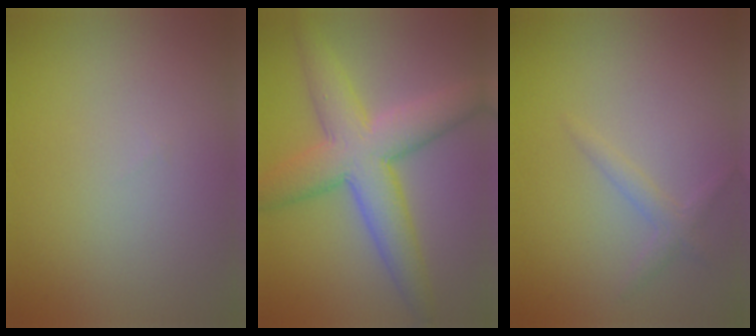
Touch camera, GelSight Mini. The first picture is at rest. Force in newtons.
{"total": 7.7, "press": 7.7, "slide": 0.1}
{"total": 1.4, "press": 1.4, "slide": 0.1}